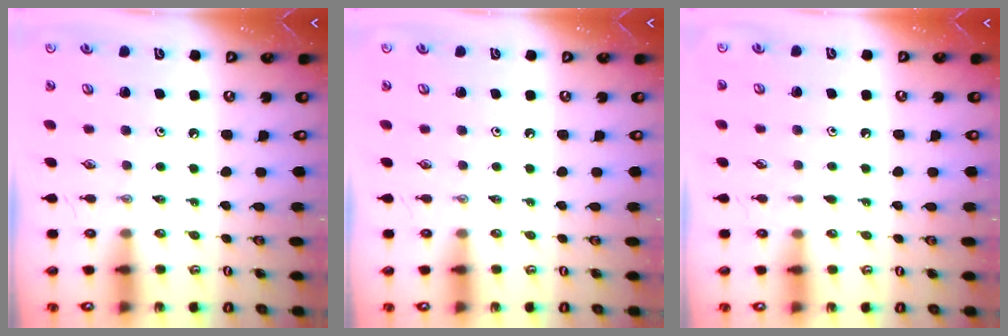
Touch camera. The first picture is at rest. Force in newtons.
{"total": 0.0}
{"total": 2.0, "press": 2.0, "slide": 0.2}